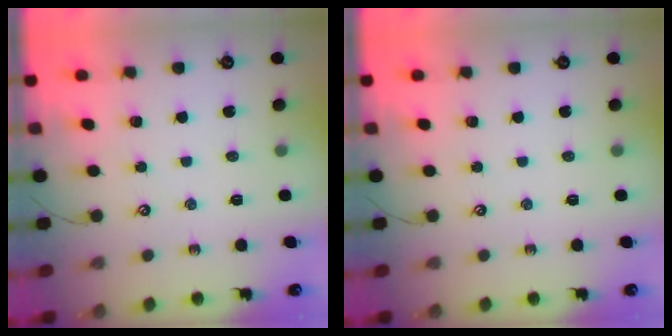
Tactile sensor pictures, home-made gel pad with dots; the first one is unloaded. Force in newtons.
{"total": 0.0}